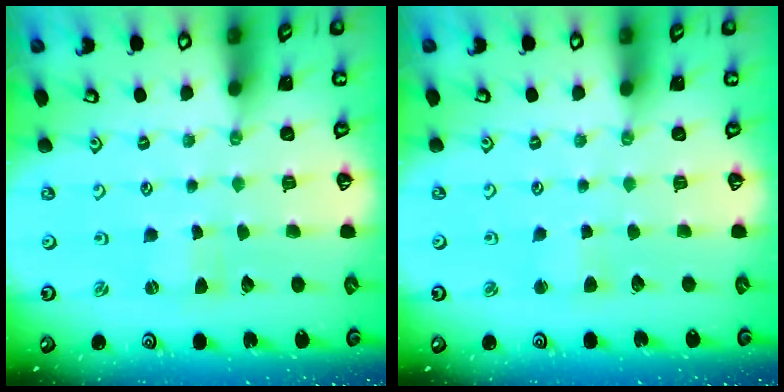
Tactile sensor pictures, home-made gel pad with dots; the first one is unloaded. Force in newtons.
{"total": 2.7, "press": 2.7, "slide": 0.3}